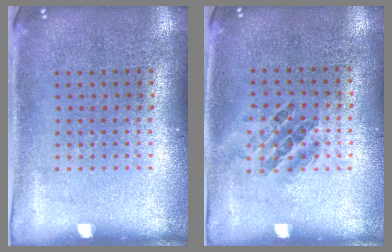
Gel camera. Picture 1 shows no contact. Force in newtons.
{"total": 0.9, "press": 0.7, "slide": 0.5}